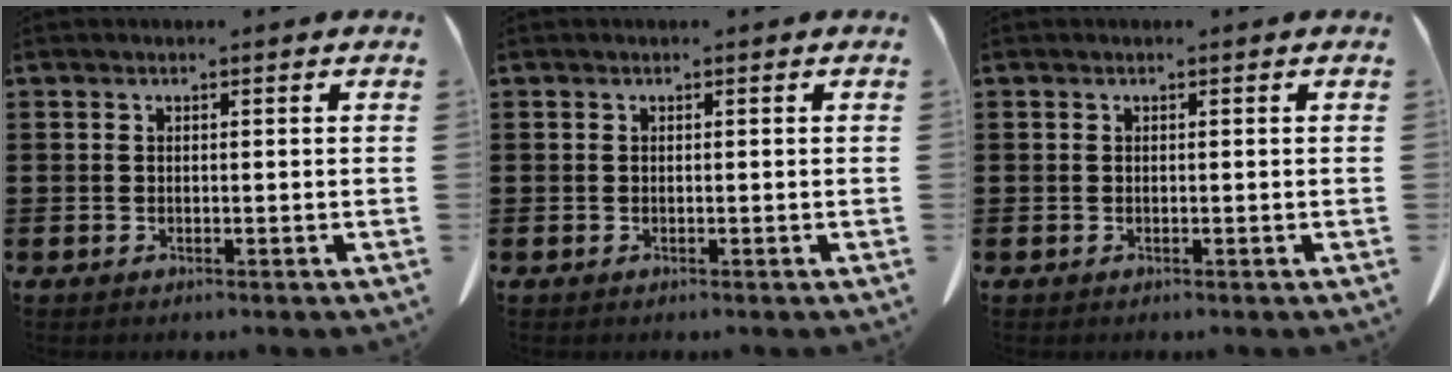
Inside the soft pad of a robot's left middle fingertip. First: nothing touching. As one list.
[{"total": 0.0}, {"total": 0.0}]